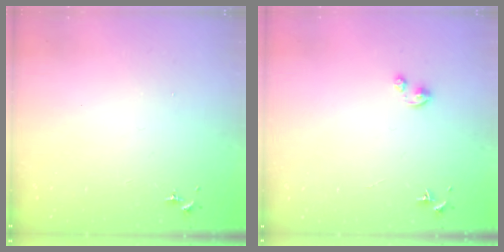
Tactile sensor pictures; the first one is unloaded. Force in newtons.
{"total": 2.5, "press": 2.5, "slide": 0.3}